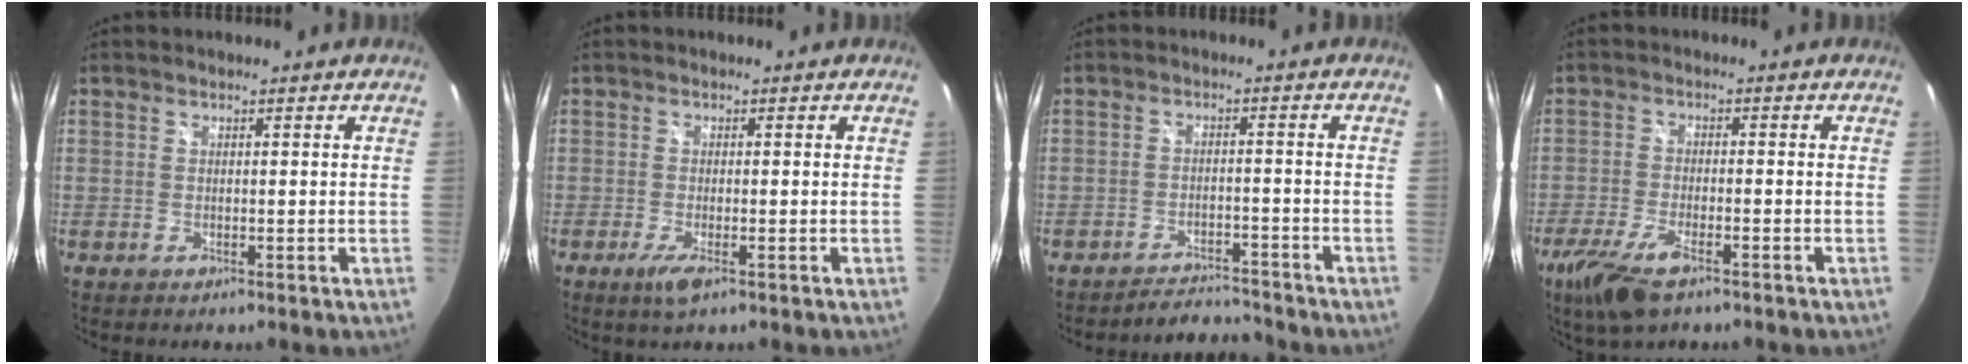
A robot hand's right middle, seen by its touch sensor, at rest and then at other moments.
{"total": 2.9, "force": [-1.5, 0.3, 2.5], "torque": [-0.051, -0.012, -0.028]}
{"total": 5.3, "force": [-5.3, 0.6, 0.0], "torque": [-0.016, 0.008, -0.082]}
{"total": 9.0, "force": [-5.8, 2.9, 6.2], "torque": [-0.153, -0.028, -0.112]}